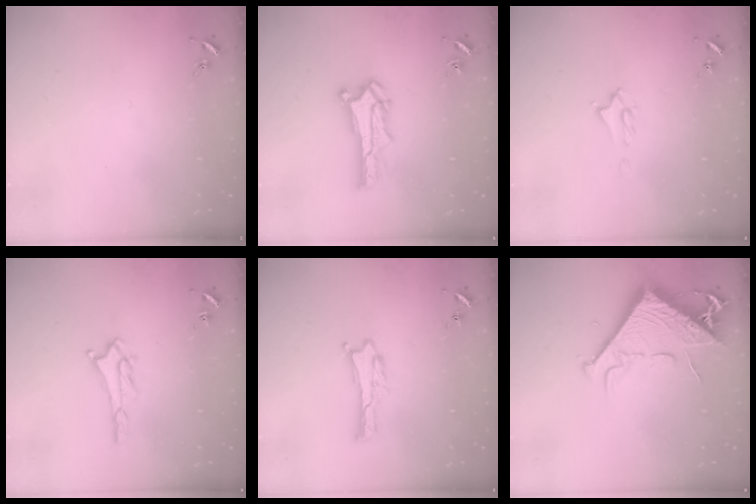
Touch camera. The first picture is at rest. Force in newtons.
{"total": 1.4, "press": 1.4, "slide": 0.2}
{"total": 1.6, "press": 1.6, "slide": 0.2}
{"total": 2.4, "press": 2.4, "slide": 0.4}
{"total": 0.0}
{"total": 9.0, "press": 8.9, "slide": 1.1}